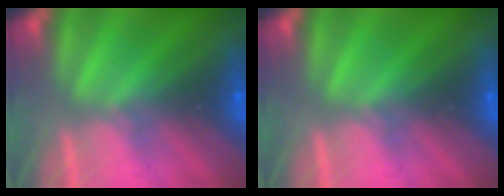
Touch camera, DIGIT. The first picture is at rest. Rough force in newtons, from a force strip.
{"total": 0.0}